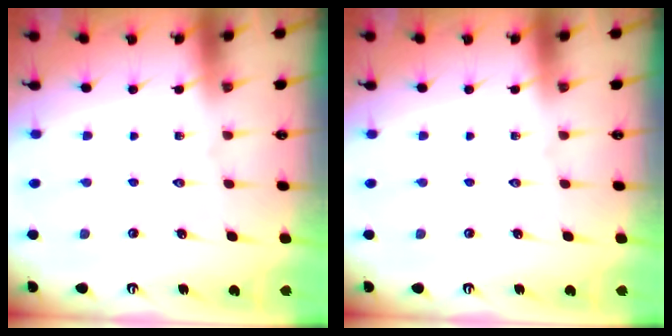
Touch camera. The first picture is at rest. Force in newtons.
{"total": 0.0}